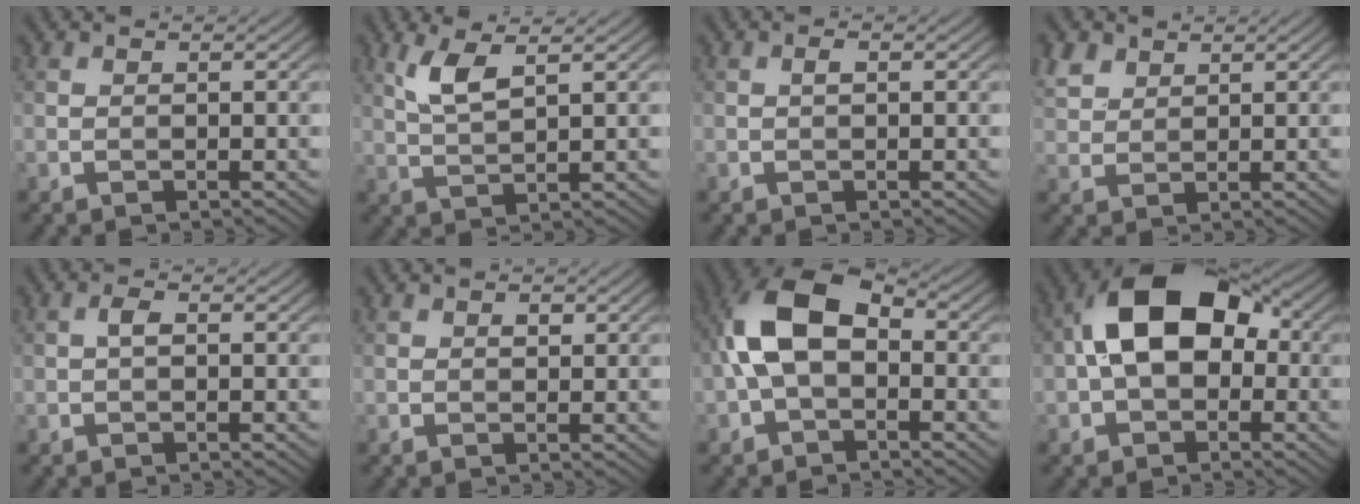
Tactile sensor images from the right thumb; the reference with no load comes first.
{"total": 4.4, "force": [2.3, 1.0, 3.6], "torque": [-0.091, 0.001, 0.051]}
{"total": 0.8, "force": [0.1, 0.3, 0.7], "torque": [-0.014, 0.003, 0.002]}
{"total": 3.8, "force": [2.5, 2.4, 1.6], "torque": [-0.049, 0.008, 0.056]}
{"total": 1.3, "force": [-0.1, 0.5, 1.2], "torque": [-0.025, 0.006, -0.003]}
{"total": 1.0, "force": [0.5, 0.7, 0.7], "torque": [-0.008, -0.003, 0.007]}
{"total": 9.0, "force": [-0.4, 5.4, 7.2], "torque": [-0.154, 0.021, -0.022]}
{"total": 12.8, "force": [0.6, 8.2, 9.8], "torque": [-0.177, 0.024, -0.004]}